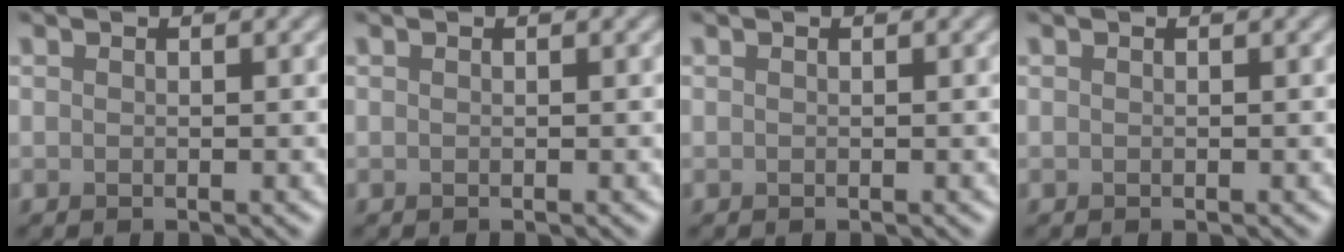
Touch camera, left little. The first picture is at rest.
{"total": 0.0}
{"total": 0.0}
{"total": 0.0}